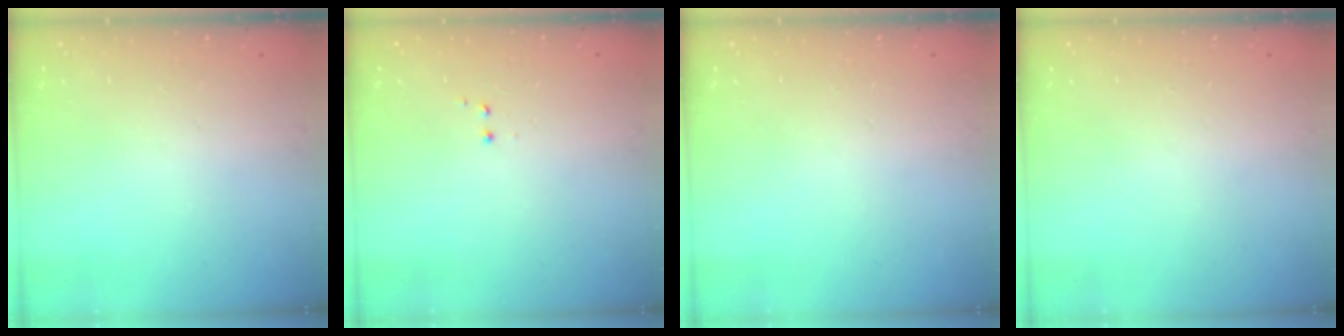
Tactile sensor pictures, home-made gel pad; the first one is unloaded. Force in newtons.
{"total": 1.2, "press": 1.0, "slide": 0.6}
{"total": 0.0}
{"total": 0.0}